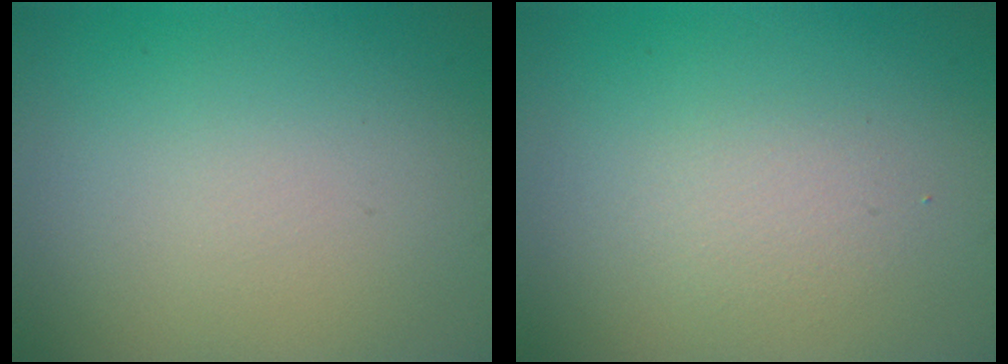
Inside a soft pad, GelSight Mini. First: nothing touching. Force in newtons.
{"total": 1.5, "press": 1.4, "slide": 0.1}